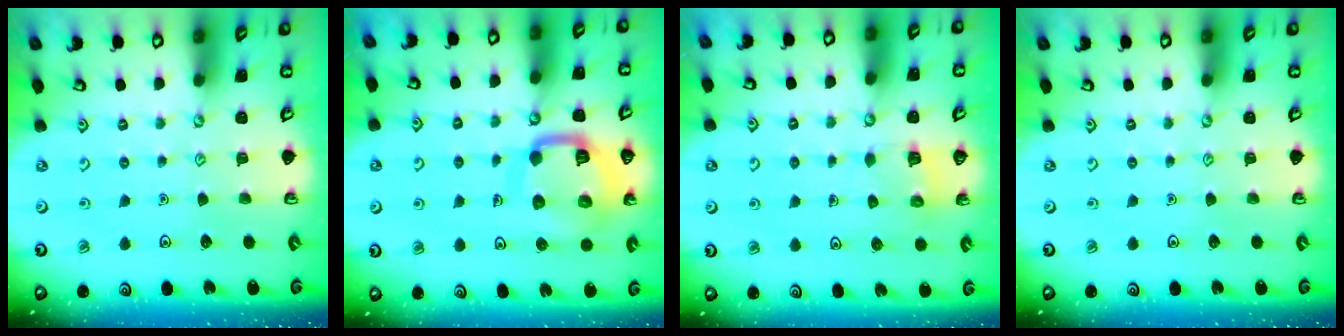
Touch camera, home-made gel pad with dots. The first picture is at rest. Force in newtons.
{"total": 15.7, "press": 15.6, "slide": 1.6}
{"total": 2.5, "press": 2.5, "slide": 0.1}
{"total": 0.0}